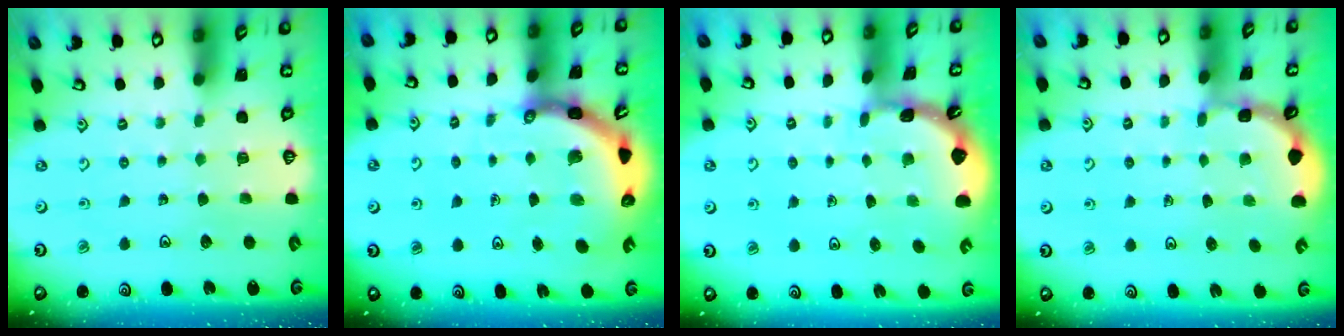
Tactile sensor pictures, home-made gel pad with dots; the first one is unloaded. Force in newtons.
{"total": 7.5, "press": 7.5, "slide": 0.8}
{"total": 1.7, "press": 1.7, "slide": 0.1}
{"total": 1.7, "press": 1.7, "slide": 0.1}